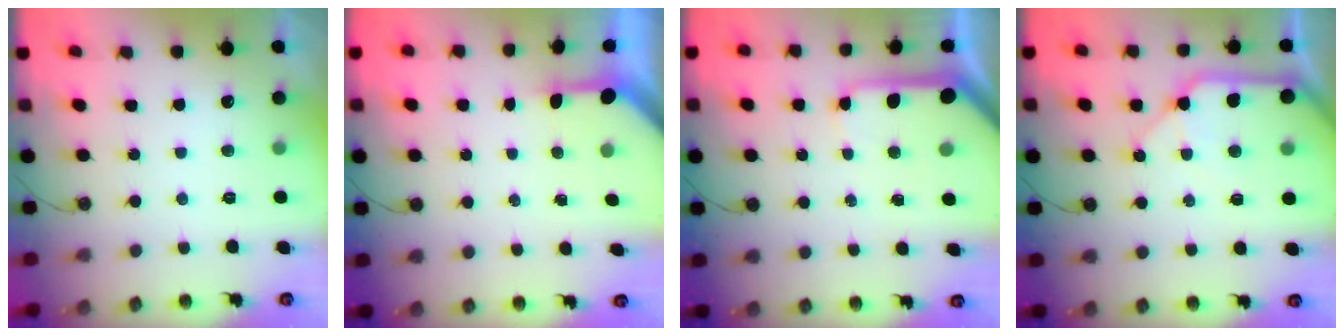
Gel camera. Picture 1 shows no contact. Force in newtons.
{"total": 3.2, "press": 3.2, "slide": 0.2}
{"total": 9.7, "press": 9.6, "slide": 1.0}
{"total": 13.2, "press": 13.1, "slide": 1.9}